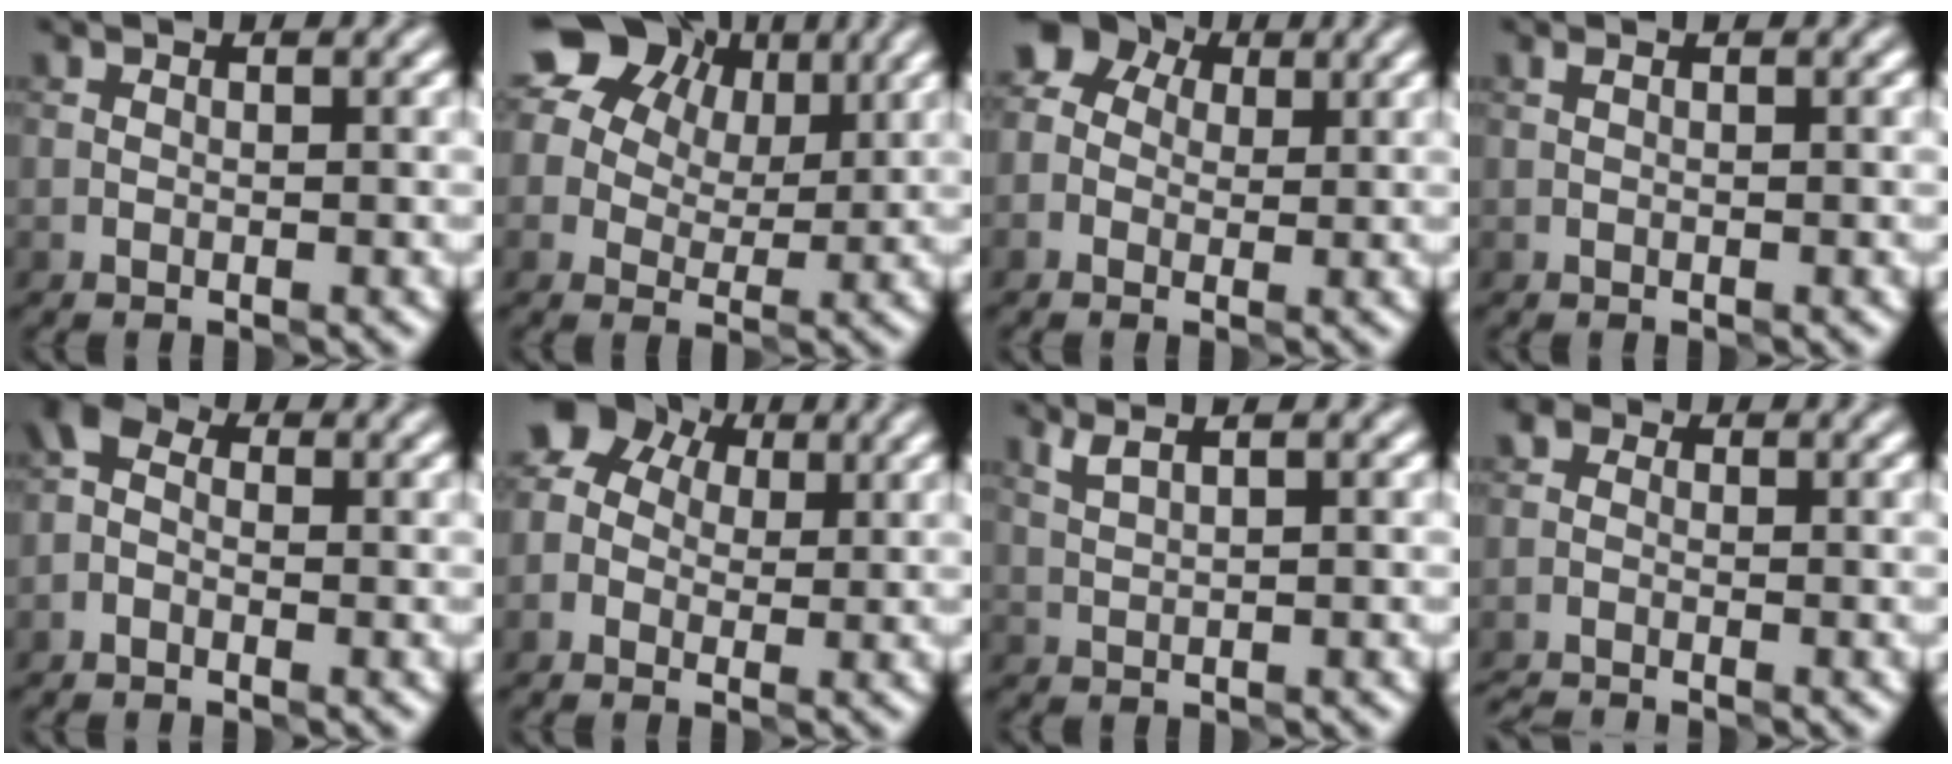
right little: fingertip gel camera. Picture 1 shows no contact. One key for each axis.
{"total": 10.6, "fx": 5.2, "fy": 7.0, "fz": 6.1, "tx": -0.092, "ty": 0.034, "tz": 0.076}
{"total": 4.5, "fx": 1.5, "fy": 3.6, "fz": 2.3, "tx": -0.033, "ty": 0.024, "tz": 0.001}
{"total": 0.0}
{"total": 2.1, "fx": -0.5, "fy": 1.5, "fz": 1.4, "tx": -0.032, "ty": 0.010, "tz": -0.021}
{"total": 6.3, "fx": 1.8, "fy": 4.9, "fz": 3.5, "tx": -0.054, "ty": 0.035, "tz": 0.007}
{"total": 2.5, "fx": 1.8, "fy": 0.9, "fz": 1.5, "tx": -0.008, "ty": 0.010, "tz": 0.012}
{"total": 2.0, "fx": -1.7, "fy": 0.9, "fz": 0.6, "tx": -0.005, "ty": -0.006, "tz": -0.033}